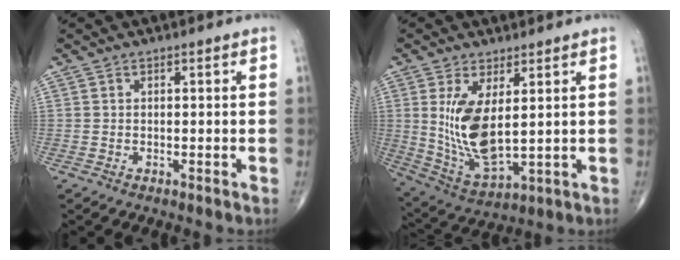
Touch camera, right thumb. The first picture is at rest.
{"total": 12.1, "force": [2.2, 5.1, 10.7], "torque": [-0.210, -0.028, 0.061]}